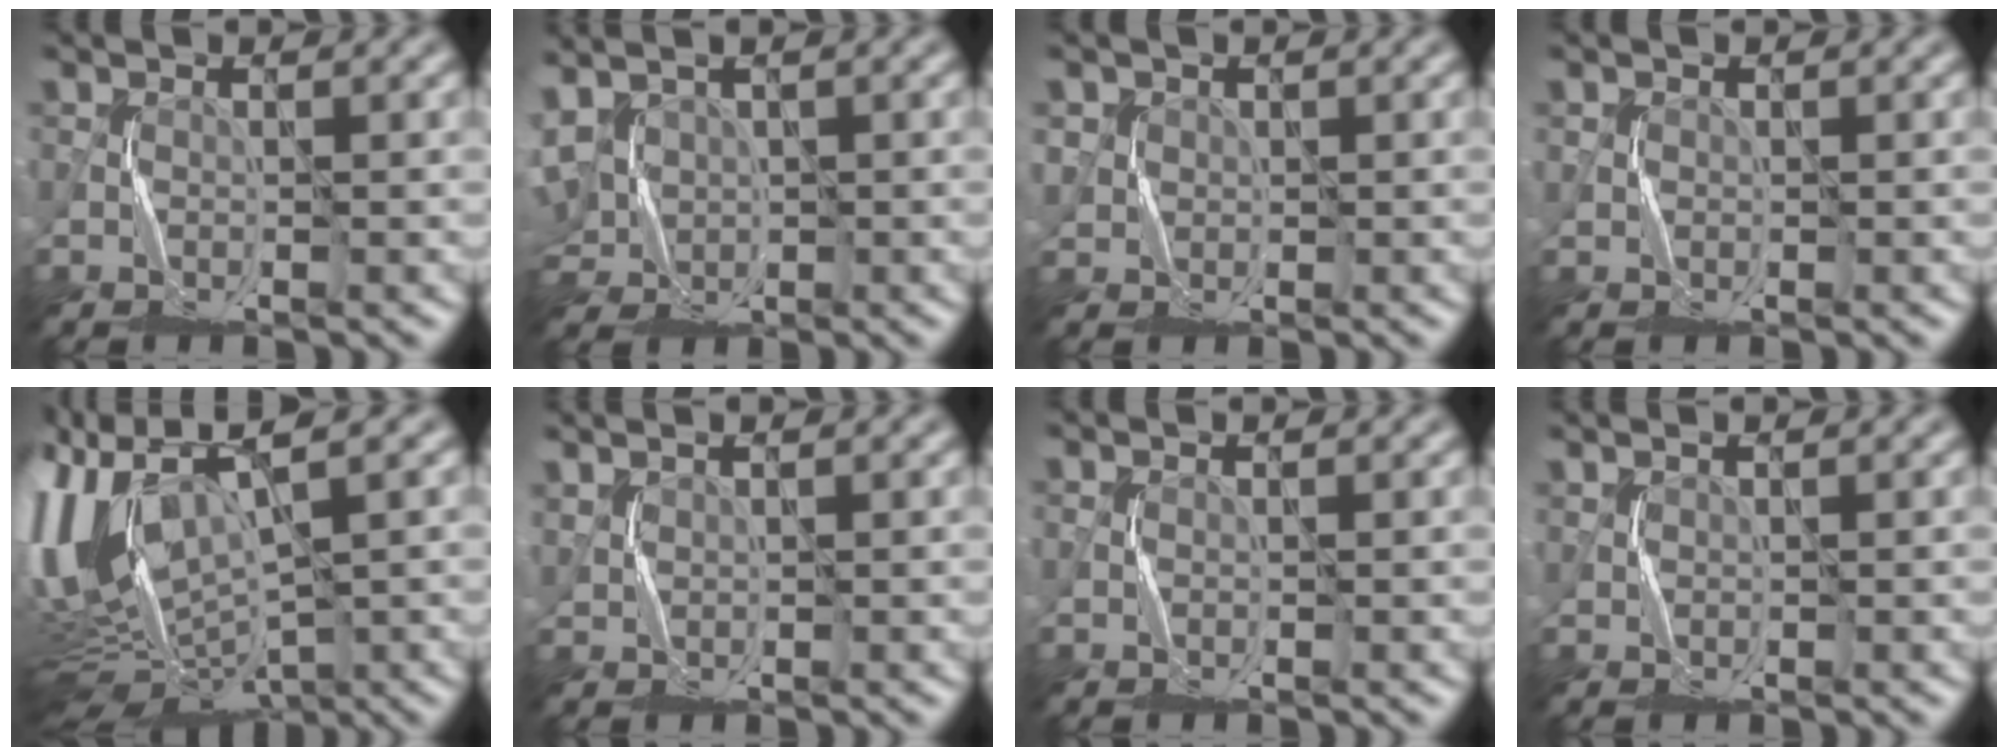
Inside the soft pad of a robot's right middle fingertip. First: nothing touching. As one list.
[{"total": 6.3, "force": [1.4, 4.7, 4.0], "torque": [-0.110, 0.008, 0.029]}, {"total": 1.7, "force": [0.8, 1.5, -0.2], "torque": [-0.003, -0.002, 0.024]}, {"total": 0.6, "force": [0.3, 0.4, -0.3], "torque": [0.008, -0.002, 0.003]}, {"total": 12.1, "force": [2.0, 6.2, 10.2], "torque": [-0.251, 0.004, 0.057]}, {"total": 1.2, "force": [1.2, 0.2, -0.1], "torque": [-0.003, 0.000, 0.030]}, {"total": 0.0}, {"total": 0.9, "force": [0.9, 0.2, -0.1], "torque": [0.000, -0.001, 0.018]}]